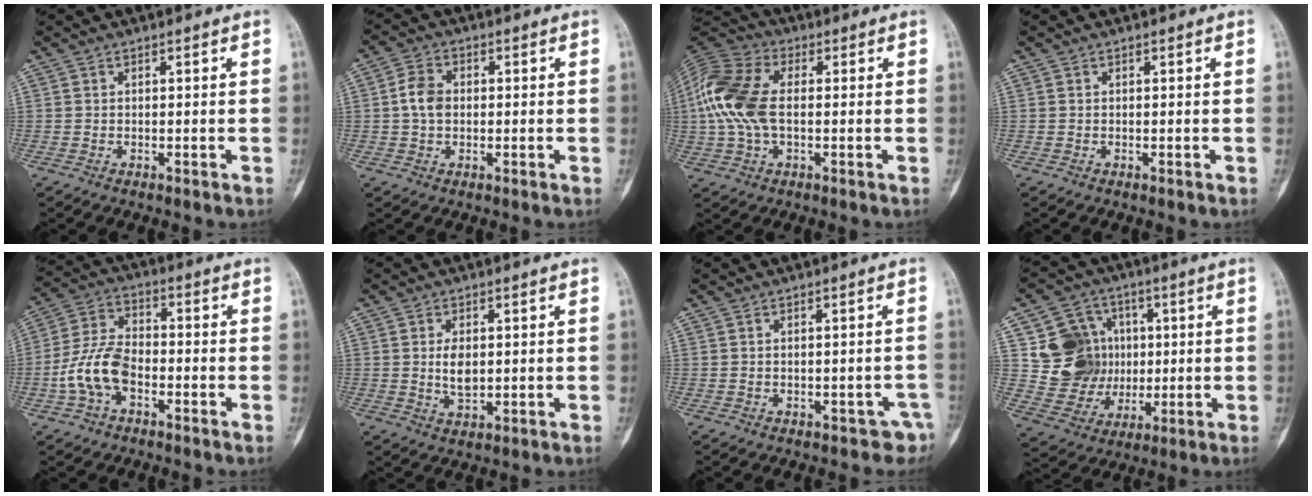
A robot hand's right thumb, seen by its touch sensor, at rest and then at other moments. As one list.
[{"total": 5.2, "force": [0.2, 3.8, 3.5], "torque": [-0.062, 0.010, -0.001]}, {"total": 13.5, "force": [1.3, 6.9, 11.6], "torque": [-0.279, 0.016, 0.023]}, {"total": 0.0}, {"total": 10.1, "force": [-3.4, 6.0, 7.4], "torque": [-0.151, 0.034, -0.072]}, {"total": 4.4, "force": [0.4, 2.5, 3.6], "torque": [-0.064, -0.008, 0.012]}, {"total": 3.2, "force": [-1.9, 2.2, 1.2], "torque": [0.001, 0.017, -0.022]}, {"total": 14.2, "force": [2.6, 13.0, 5.1], "torque": [-0.034, 0.007, 0.063]}]